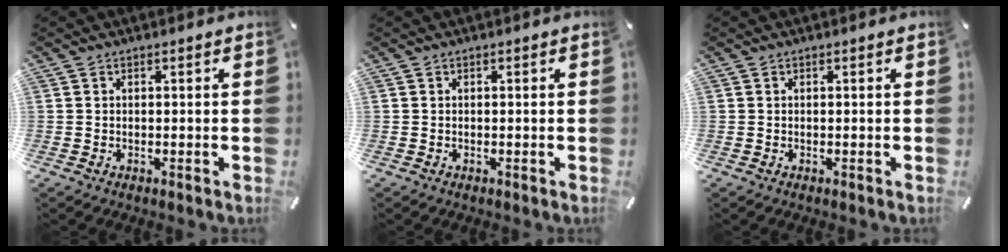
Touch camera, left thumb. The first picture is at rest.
{"total": 0.0}
{"total": 0.0}